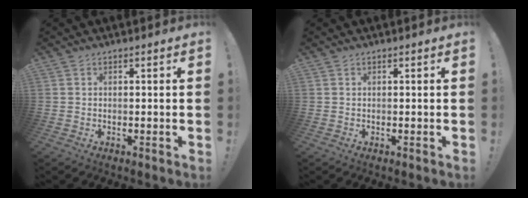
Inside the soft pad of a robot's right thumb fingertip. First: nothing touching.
{"total": 0.0}